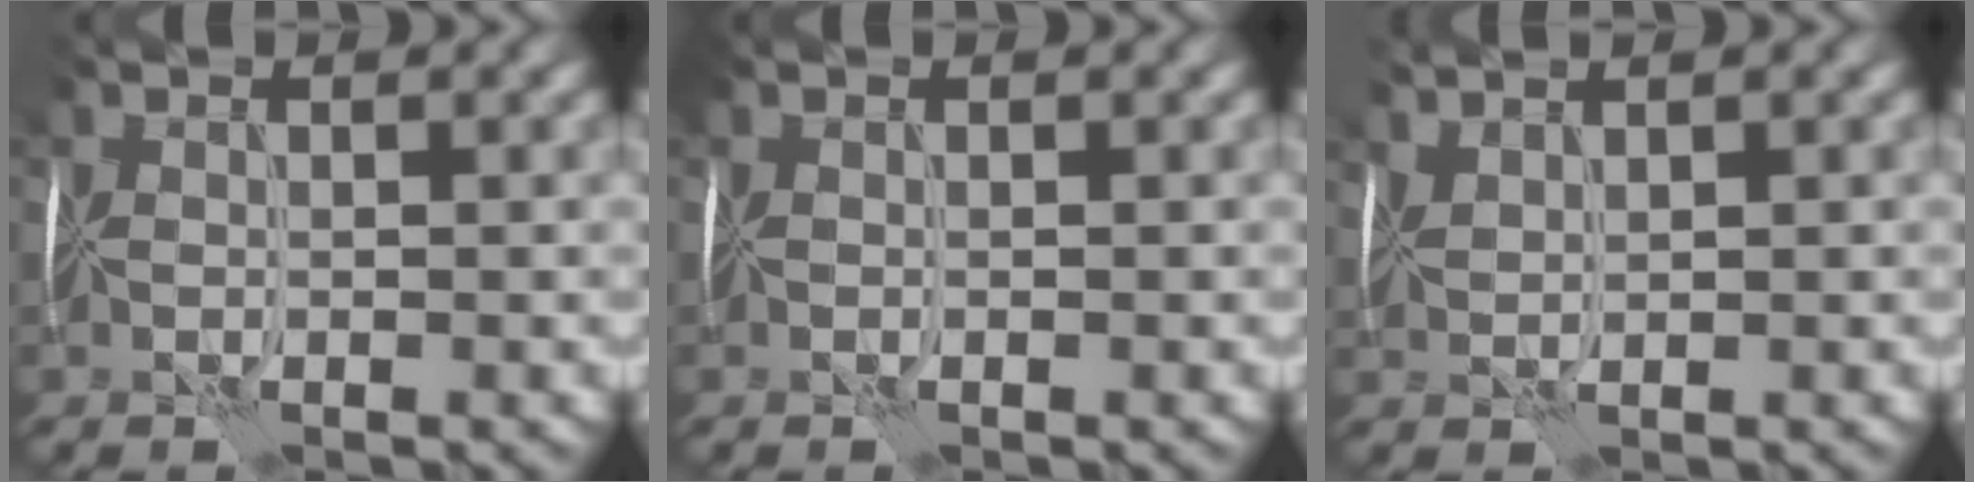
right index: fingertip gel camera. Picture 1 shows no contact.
{"total": 0.0}
{"total": 2.3, "force": [2.2, 0.6, 0.7], "torque": [-0.017, 0.023, 0.026]}